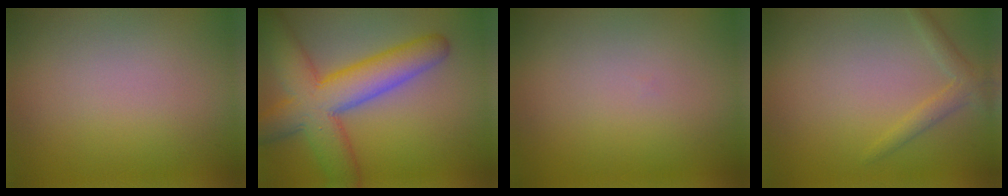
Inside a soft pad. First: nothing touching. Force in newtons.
{"total": 9.1, "press": 9.1, "slide": 0.3}
{"total": 0.0}
{"total": 1.7, "press": 1.7, "slide": 0.1}